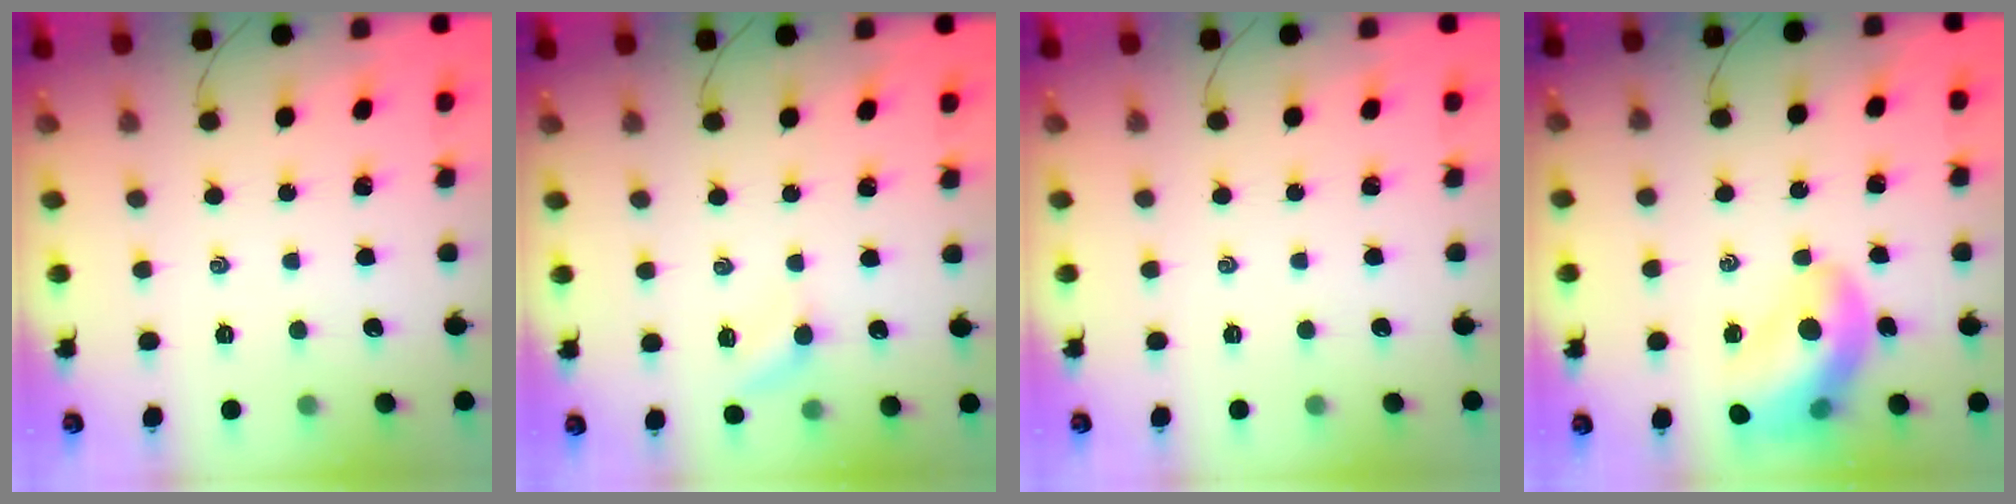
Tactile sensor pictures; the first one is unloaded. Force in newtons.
{"total": 5.8, "press": 5.6, "slide": 1.5}
{"total": 0.0}
{"total": 14.7, "press": 14.2, "slide": 3.7}